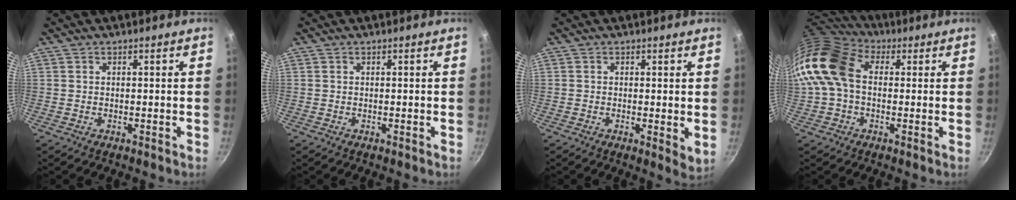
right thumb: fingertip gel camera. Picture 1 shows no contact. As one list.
[{"total": 0.0}, {"total": 3.1, "force": [0.3, 1.1, 2.9], "torque": [-0.038, -0.011, 0.003]}, {"total": 13.4, "force": [0.9, 9.7, 9.2], "torque": [-0.161, 0.028, -0.003]}]